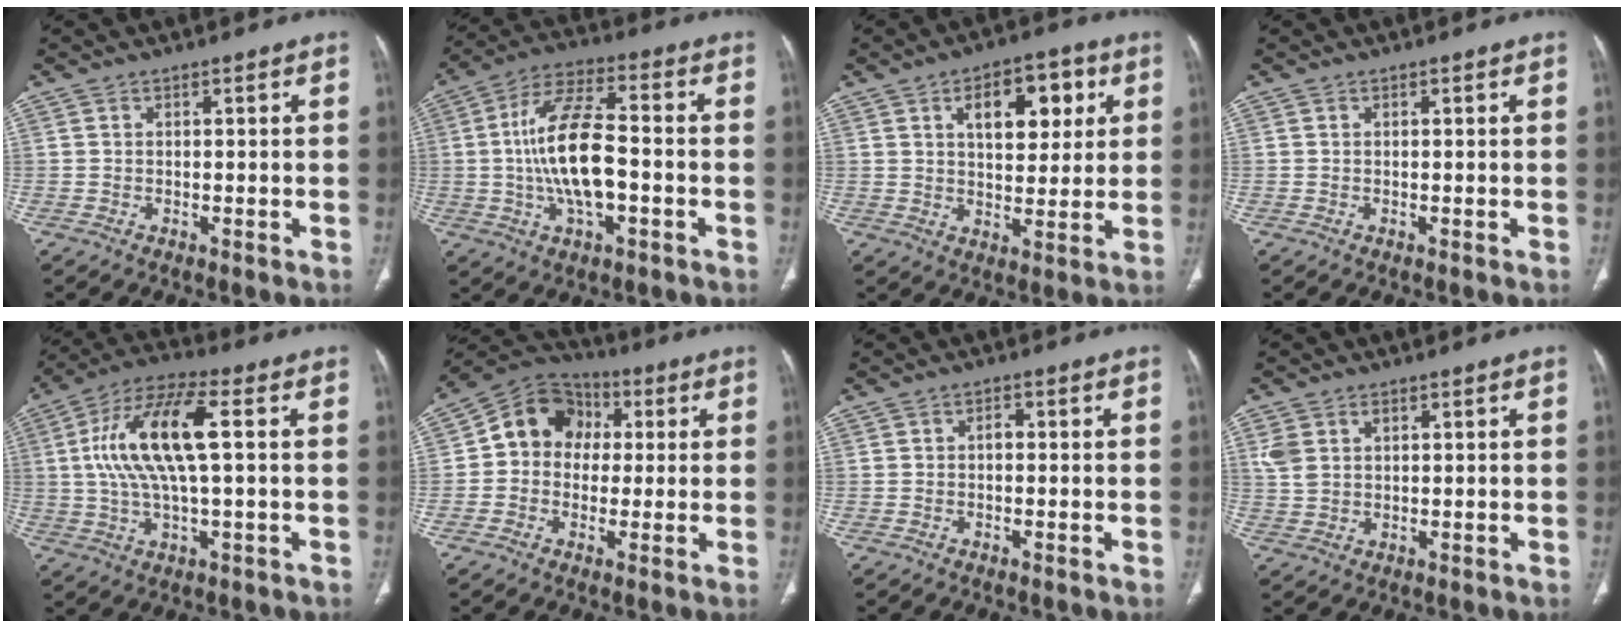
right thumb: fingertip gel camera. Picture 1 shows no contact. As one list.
[{"total": 14.9, "force": [-1.6, 6.3, 13.4], "torque": [-0.255, 0.024, -0.033]}, {"total": 11.7, "force": [4.3, 6.5, 8.8], "torque": [-0.088, -0.007, 0.062]}, {"total": 0.0}, {"total": 15.4, "force": [2.2, 5.0, 14.4], "torque": [-0.300, 0.025, 0.038]}, {"total": 11.5, "force": [1.2, 9.9, 5.7], "torque": [-0.064, 0.027, 0.004]}, {"total": 1.3, "force": [-0.2, 0.9, 0.9], "torque": [-0.010, 0.004, -0.006]}, {"total": 4.4, "force": [1.7, 3.0, 2.8], "torque": [-0.056, 0.002, 0.042]}]